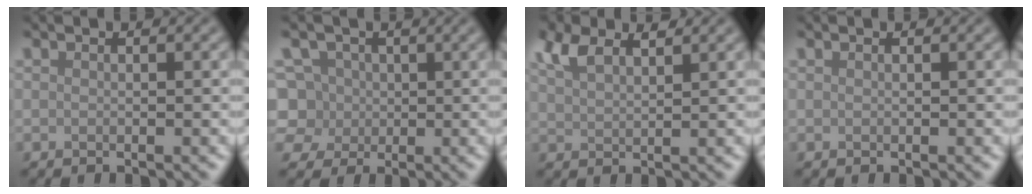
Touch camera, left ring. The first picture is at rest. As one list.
[{"total": 6.2, "force": [0.4, 5.6, 2.5], "torque": [-0.041, 0.033, -0.020]}, {"total": 3.5, "force": [2.3, 1.5, 2.1], "torque": [-0.054, 0.008, 0.047]}, {"total": 0.0}]